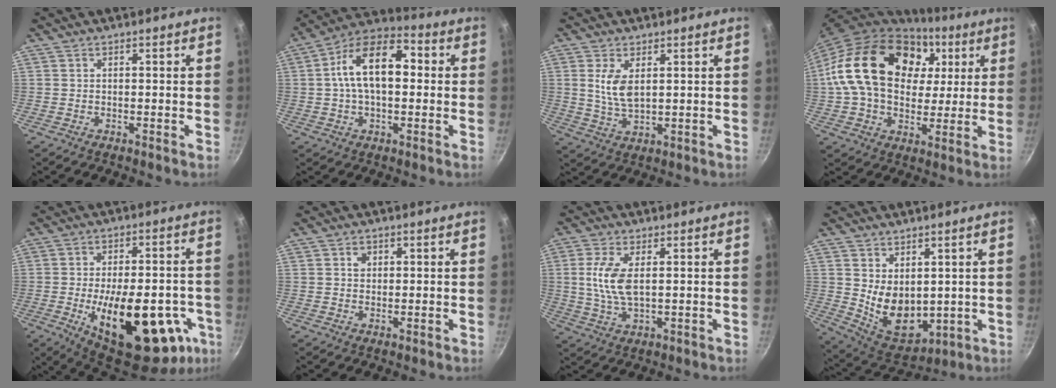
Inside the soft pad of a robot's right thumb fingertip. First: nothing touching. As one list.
[{"total": 15.1, "force": [1.5, 8.7, 12.2], "torque": [-0.178, 0.036, 0.006]}, {"total": 6.1, "force": [1.6, 3.0, 5.0], "torque": [-0.095, -0.015, 0.035]}, {"total": 25.7, "force": [6.4, 18.0, 17.2], "torque": [-0.294, 0.011, 0.104]}, {"total": 27.1, "force": [-8.6, 12.5, 22.5], "torque": [-0.288, 0.013, -0.104]}, {"total": 2.0, "force": [0.6, 1.7, 0.9], "torque": [-0.002, -0.001, 0.008]}, {"total": 7.7, "force": [1.1, 3.4, 6.8], "torque": [-0.145, -0.001, 0.022]}, {"total": 11.0, "force": [1.8, 7.5, 7.9], "torque": [-0.098, -0.038, 0.059]}]